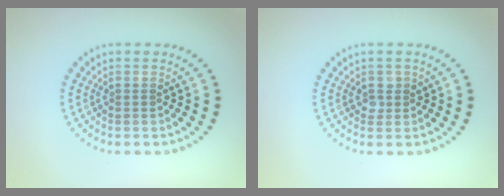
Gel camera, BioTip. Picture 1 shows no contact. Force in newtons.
{"total": 1.1, "press": 1.1, "slide": 0.4}